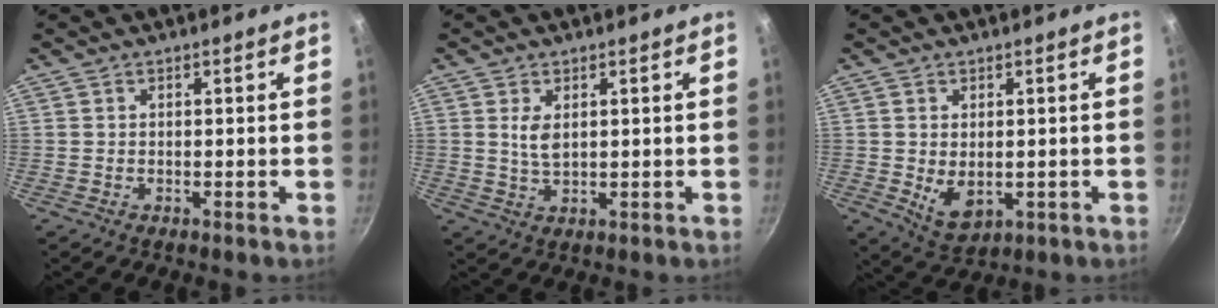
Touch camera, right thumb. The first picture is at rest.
{"total": 3.5, "force": [1.0, 1.8, 2.8], "torque": [-0.050, -0.011, 0.022]}
{"total": 6.1, "force": [-0.3, 4.0, 4.7], "torque": [-0.075, -0.016, 0.007]}